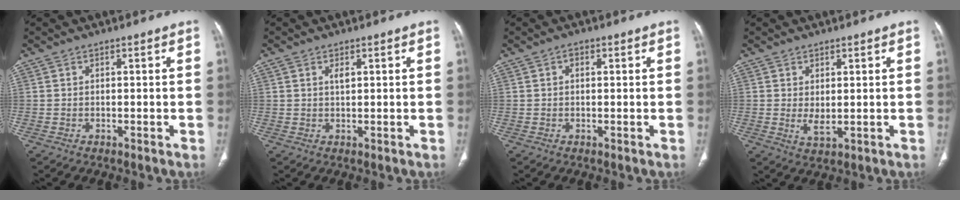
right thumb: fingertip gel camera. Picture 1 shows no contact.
{"total": 1.2, "force": [0.6, 0.5, 1.0], "torque": [-0.019, -0.001, 0.011]}
{"total": 1.0, "force": [0.3, 0.6, 0.7], "torque": [-0.011, 0.001, 0.003]}
{"total": 2.8, "force": [0.3, 1.3, 2.4], "torque": [-0.042, -0.012, 0.013]}